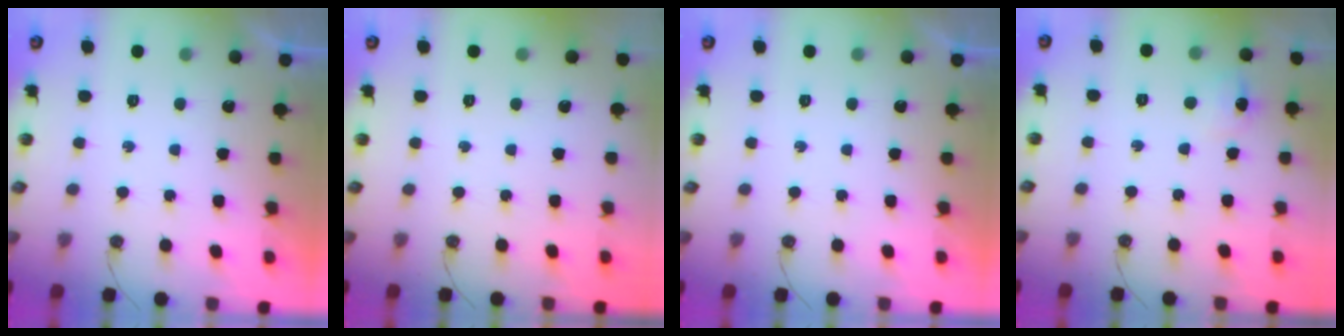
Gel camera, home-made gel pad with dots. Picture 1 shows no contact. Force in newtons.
{"total": 0.0}
{"total": 0.0}
{"total": 6.5, "press": 6.4, "slide": 0.6}